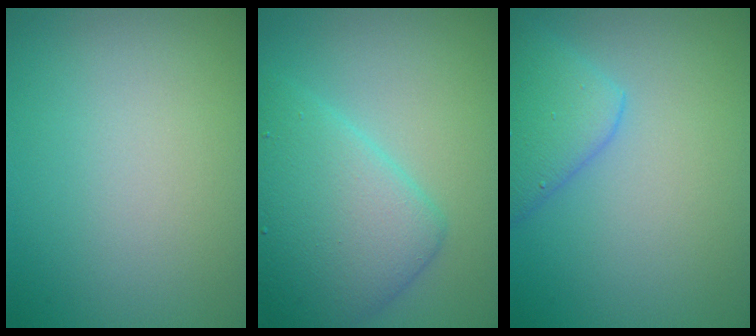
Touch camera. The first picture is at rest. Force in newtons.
{"total": 6.4, "press": 6.4, "slide": 0.1}
{"total": 2.9, "press": 2.9, "slide": 0.0}